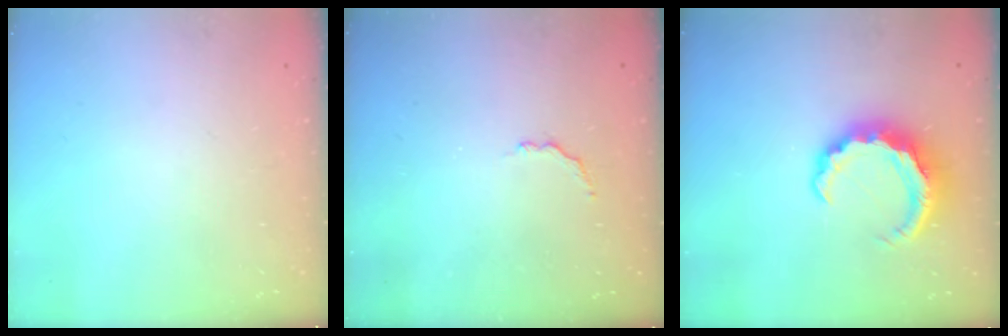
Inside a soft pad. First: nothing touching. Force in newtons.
{"total": 2.9, "press": 2.7, "slide": 0.9}
{"total": 8.0, "press": 7.8, "slide": 1.3}